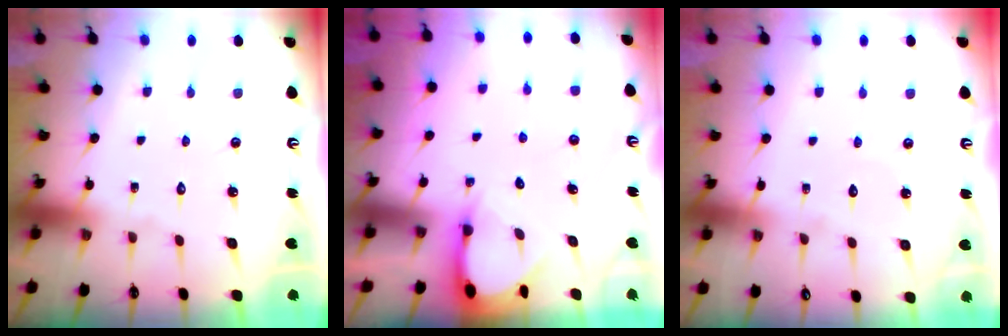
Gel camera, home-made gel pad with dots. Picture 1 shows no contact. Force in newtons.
{"total": 2.8, "press": 2.8, "slide": 0.2}
{"total": 2.0, "press": 2.0, "slide": 0.2}